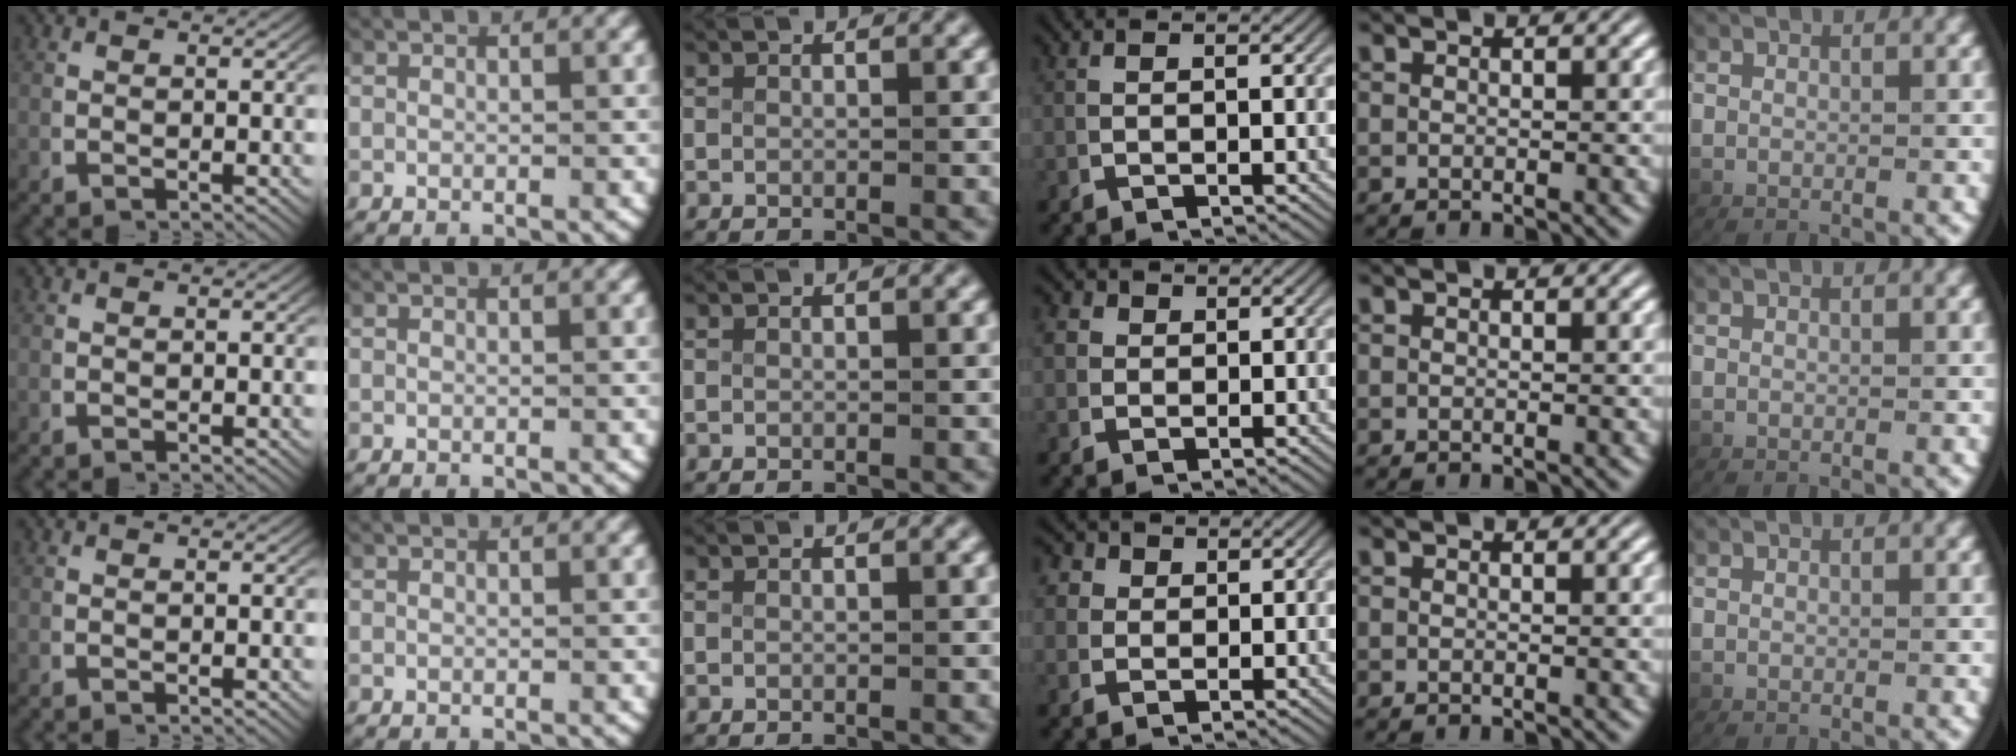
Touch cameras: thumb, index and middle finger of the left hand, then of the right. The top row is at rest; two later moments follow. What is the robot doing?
{"motion": "lift_and_place", "object": "paper towel"}